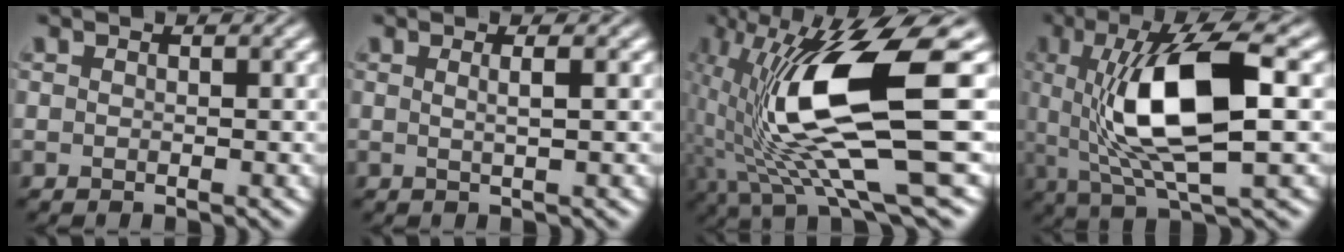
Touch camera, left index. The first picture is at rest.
{"total": 1.4, "force": [0.4, 0.2, 1.3], "torque": [-0.015, 0.008, 0.002]}
{"total": 13.1, "force": [1.1, 3.5, 12.6], "torque": [-0.240, -0.009, 0.027]}
{"total": 10.0, "force": [1.2, 2.9, 9.5], "torque": [-0.164, 0.004, 0.026]}